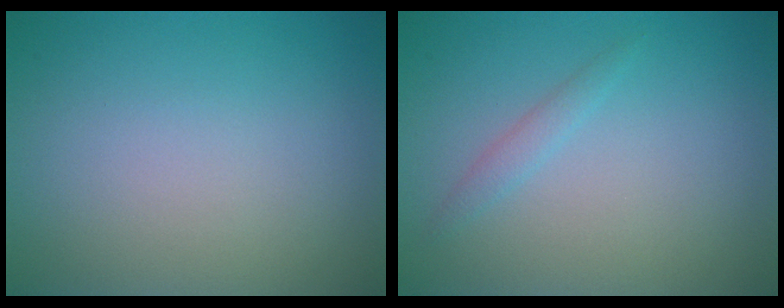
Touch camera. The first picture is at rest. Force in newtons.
{"total": 1.0, "press": 1.0, "slide": 0.1}